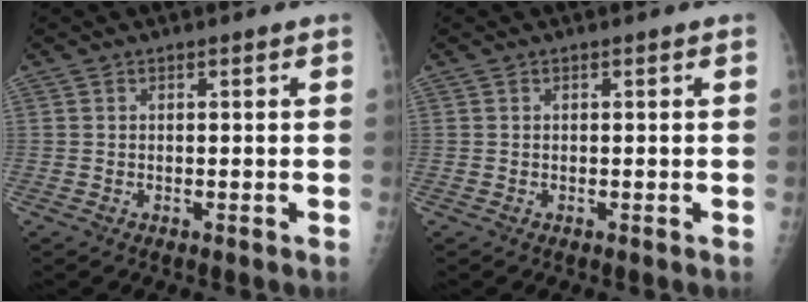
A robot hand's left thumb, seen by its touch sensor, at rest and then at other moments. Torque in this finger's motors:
{"motor_torque": [0.01, 0.01, -0.01, -0.04, 0.00]}